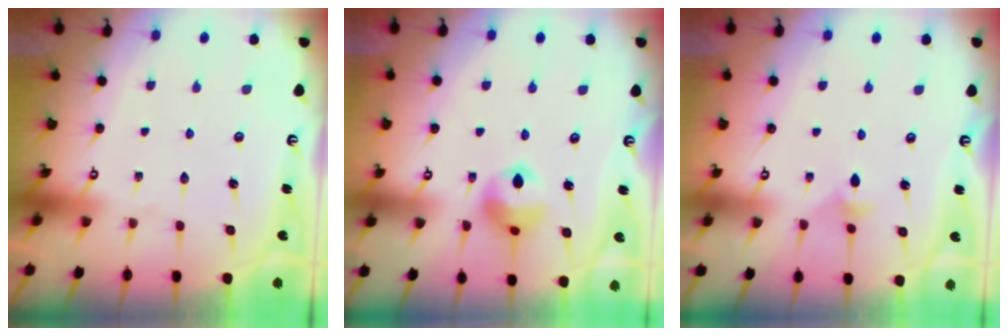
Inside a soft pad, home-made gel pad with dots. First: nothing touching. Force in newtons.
{"total": 10.5, "press": 10.4, "slide": 1.4}
{"total": 3.5, "press": 3.3, "slide": 0.9}